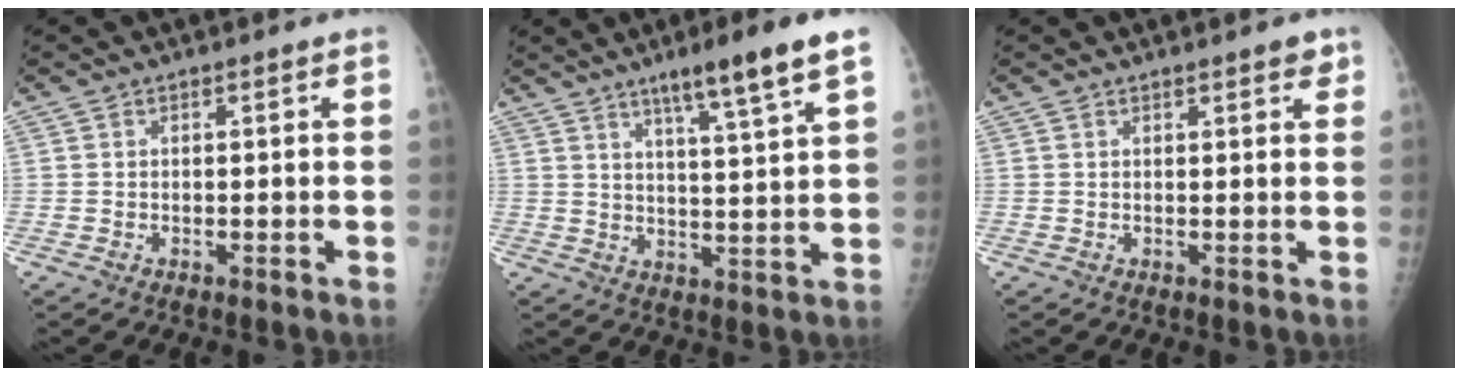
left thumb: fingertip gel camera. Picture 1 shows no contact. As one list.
[{"total": 10.2, "force": [6.4, -0.1, 8.0], "torque": [-0.125, -0.031, 0.100]}, {"total": 2.0, "force": [1.4, 0.7, 1.3], "torque": [-0.008, -0.005, 0.014]}]